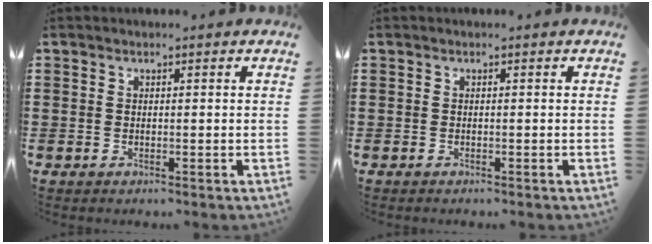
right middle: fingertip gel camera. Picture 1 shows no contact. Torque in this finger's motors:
{"motor_torque": [-0.01, -0.01, 0.03, 0.01]}